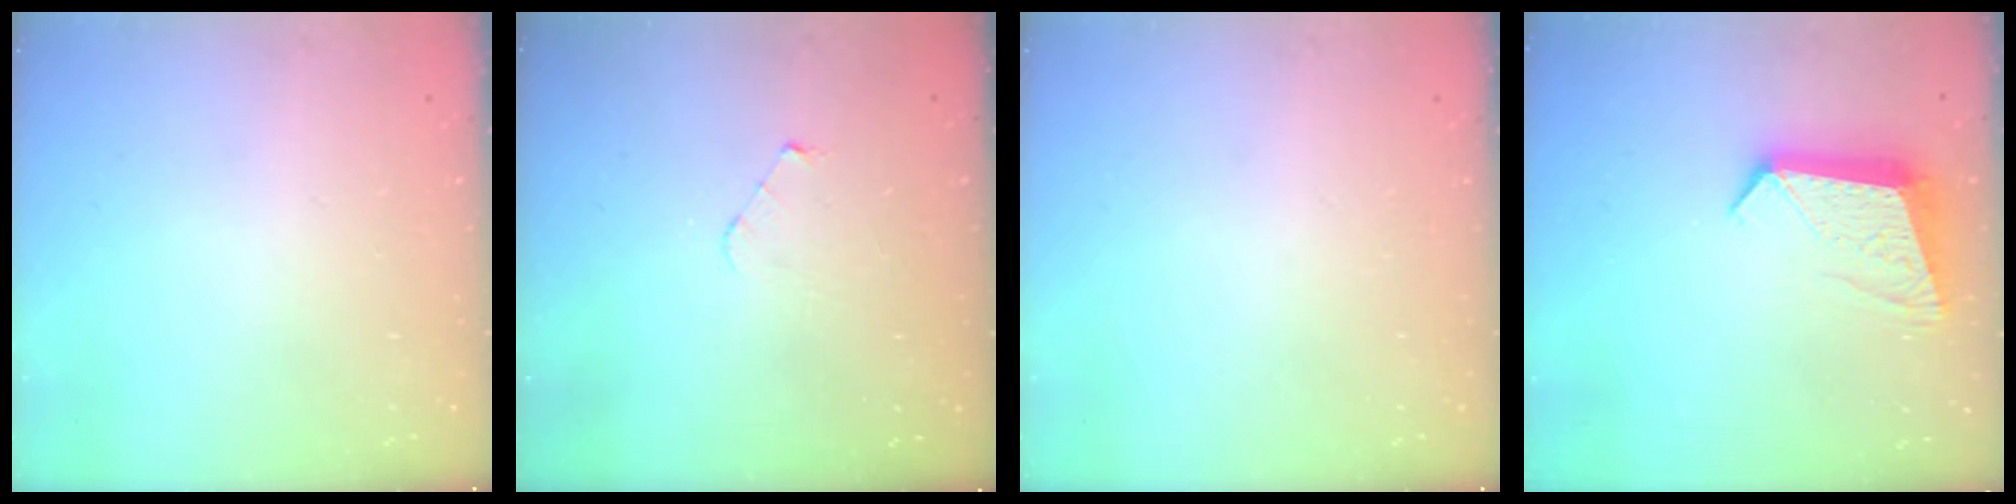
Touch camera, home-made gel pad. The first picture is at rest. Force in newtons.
{"total": 4.0, "press": 3.9, "slide": 0.4}
{"total": 0.0}
{"total": 10.9, "press": 10.8, "slide": 1.1}